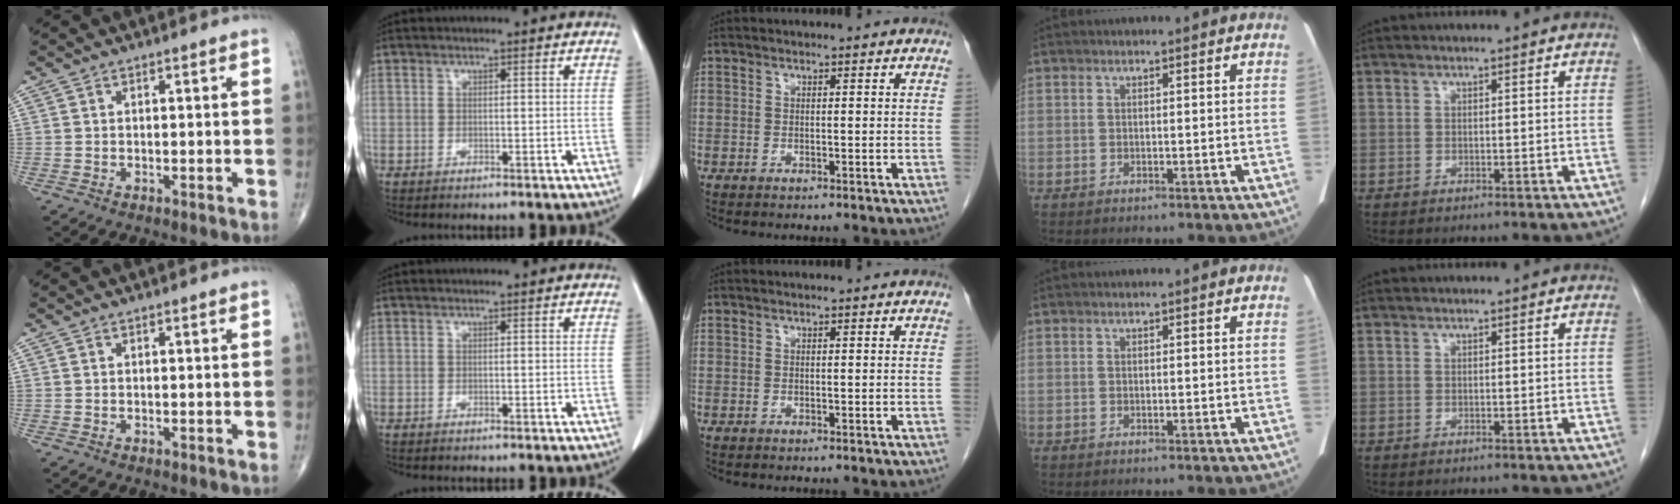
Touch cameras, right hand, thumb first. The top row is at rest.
{}